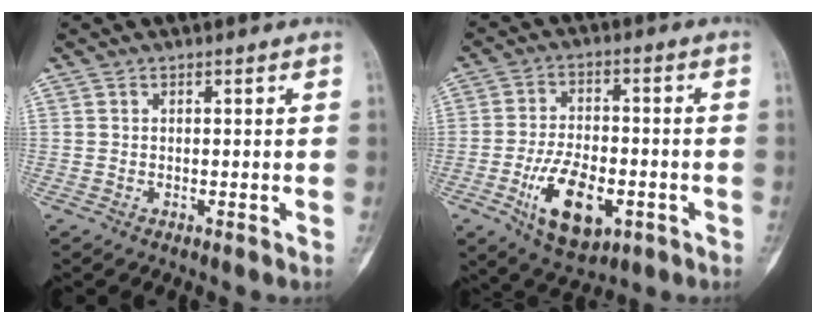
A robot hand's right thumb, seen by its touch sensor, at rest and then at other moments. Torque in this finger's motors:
{"motor_torque": [0.60, 0.52, 1.02, -0.41, 0.36]}